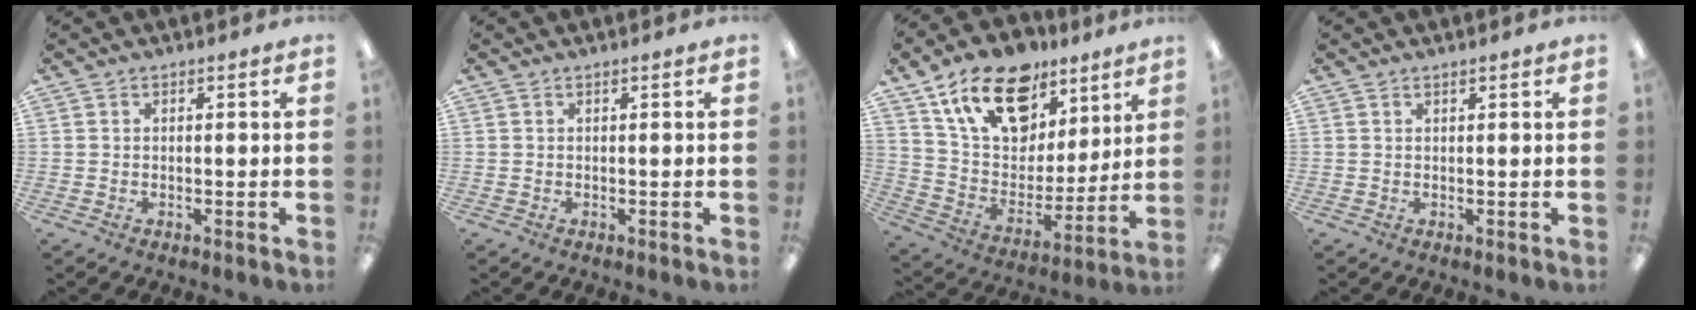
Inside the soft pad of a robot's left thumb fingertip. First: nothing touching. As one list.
[{"total": 0.0}, {"total": 19.6, "force": [11.9, 12.2, 9.7], "torque": [-0.166, -0.050, 0.215]}, {"total": 0.8, "force": [0.7, 0.2, 0.3], "torque": [-0.008, 0.001, 0.013]}]